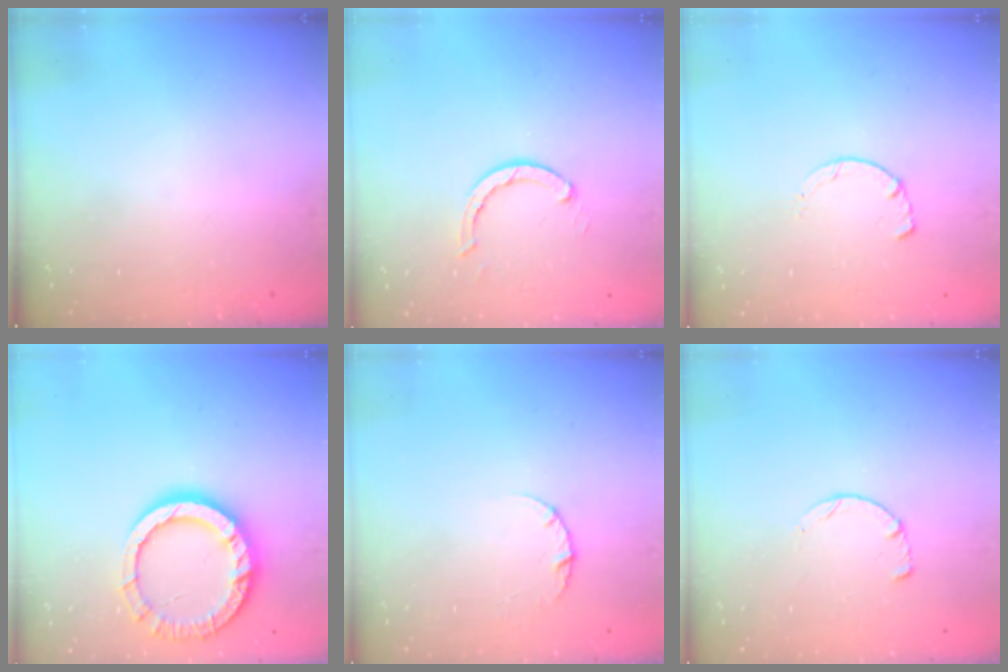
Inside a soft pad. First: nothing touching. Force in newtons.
{"total": 2.9, "press": 2.9, "slide": 0.5}
{"total": 1.4, "press": 1.4, "slide": 0.3}
{"total": 14.0, "press": 14.0, "slide": 1.2}
{"total": 2.5, "press": 2.5, "slide": 0.3}
{"total": 2.5, "press": 2.5, "slide": 0.3}